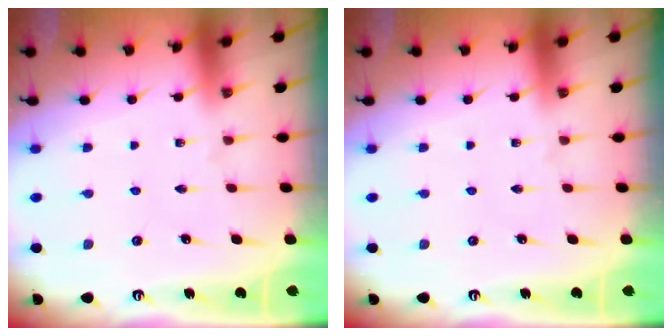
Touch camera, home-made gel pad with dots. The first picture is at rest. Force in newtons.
{"total": 0.0}